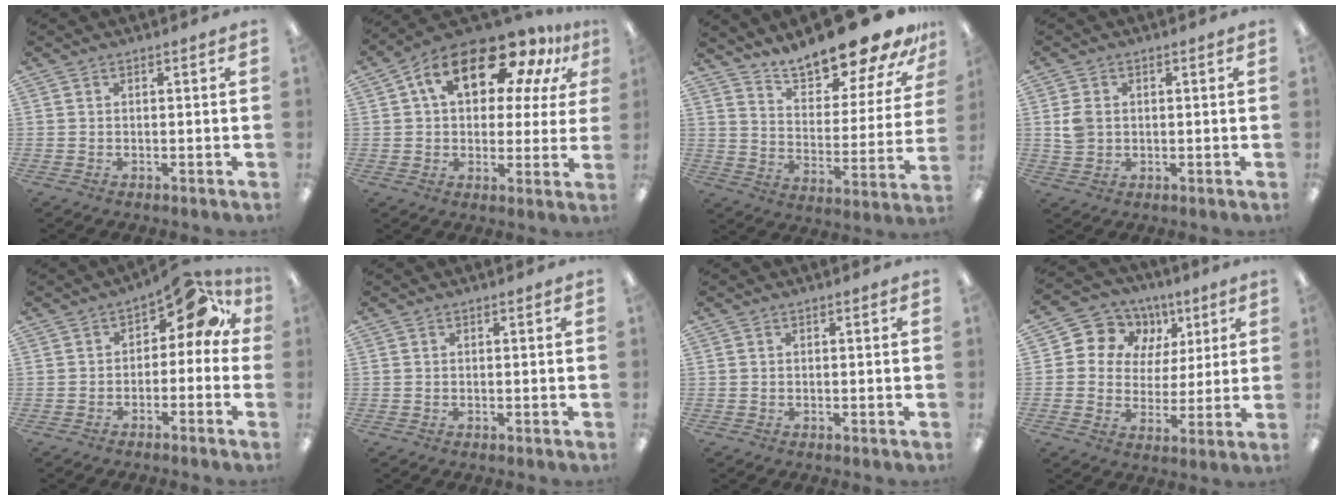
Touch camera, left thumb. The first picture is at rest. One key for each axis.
{"total": 19.3, "fx": 10.3, "fy": 10.2, "fz": 12.7, "tx": -0.216, "ty": -0.033, "tz": 0.177}
{"total": 18.4, "fx": 16.4, "fy": 4.0, "fz": 7.2, "tx": -0.110, "ty": -0.129, "tz": 0.278}
{"total": 4.2, "fx": 0.4, "fy": 3.5, "fz": 2.2, "tx": -0.037, "ty": 0.004, "tz": 0.006}
{"total": 8.7, "fx": 2.9, "fy": 4.8, "fz": 6.6, "tx": -0.090, "ty": -0.010, "tz": 0.048}
{"total": 0.0}
{"total": 0.0}
{"total": 10.1, "fx": 4.3, "fy": 8.9, "fz": 1.9, "tx": -0.046, "ty": -0.024, "tz": 0.085}